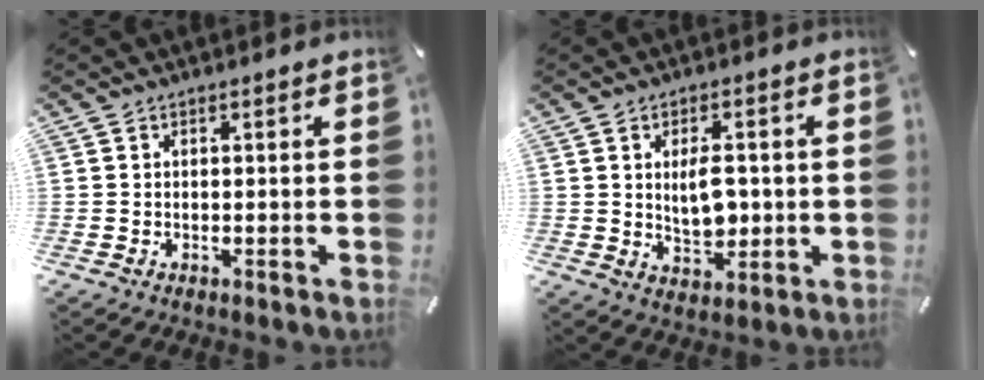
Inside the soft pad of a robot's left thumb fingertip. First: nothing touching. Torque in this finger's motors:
{"motor_torque": [0.35, 0.40, 0.46, -0.37, 0.04]}